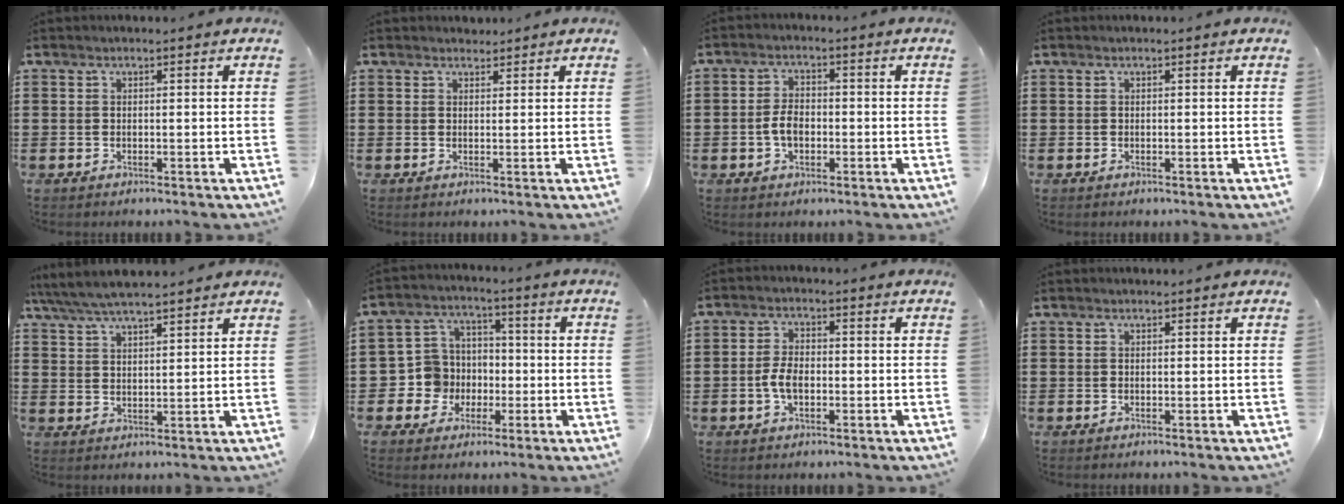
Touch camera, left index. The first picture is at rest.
{"total": 1.4, "force": [1.2, 0.6, 0.1], "torque": [-0.005, 0.004, 0.024]}
{"total": 3.9, "force": [-0.8, 2.3, 3.0], "torque": [-0.071, 0.001, -0.020]}
{"total": 0.0}
{"total": 5.2, "force": [4.7, 0.8, 2.1], "torque": [-0.056, -0.013, 0.084]}
{"total": 6.6, "force": [-1.1, 6.5, 0.6], "torque": [-0.055, 0.004, -0.022]}
{"total": 4.1, "force": [-0.9, 2.2, 3.4], "torque": [-0.083, -0.001, -0.022]}
{"total": 0.0}